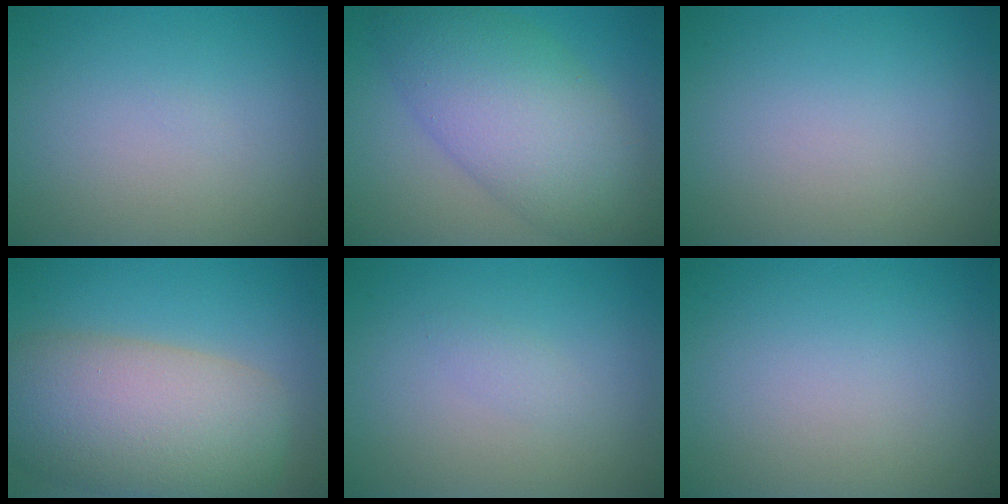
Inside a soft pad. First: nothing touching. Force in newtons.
{"total": 9.3, "press": 9.3, "slide": 0.3}
{"total": 0.0}
{"total": 11.0, "press": 11.0, "slide": 0.8}
{"total": 0.8, "press": 0.8, "slide": 0.1}
{"total": 0.0}